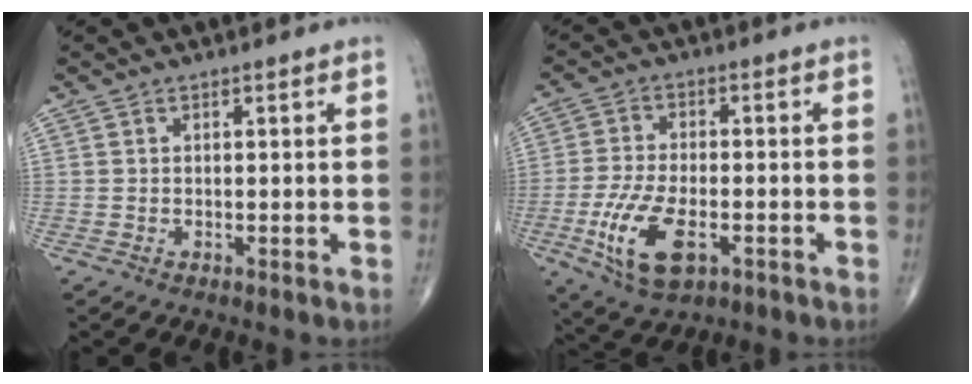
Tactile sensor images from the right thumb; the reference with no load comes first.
{"total": 11.6, "force": [-4.1, 5.6, 9.3], "torque": [-0.189, 0.003, -0.069]}